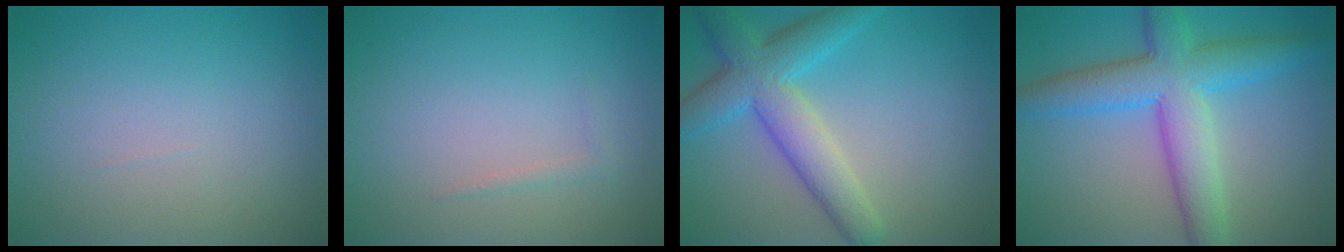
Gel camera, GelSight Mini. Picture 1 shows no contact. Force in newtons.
{"total": 0.6, "press": 0.6, "slide": 0.0}
{"total": 6.2, "press": 6.2, "slide": 0.2}
{"total": 7.4, "press": 7.4, "slide": 0.1}